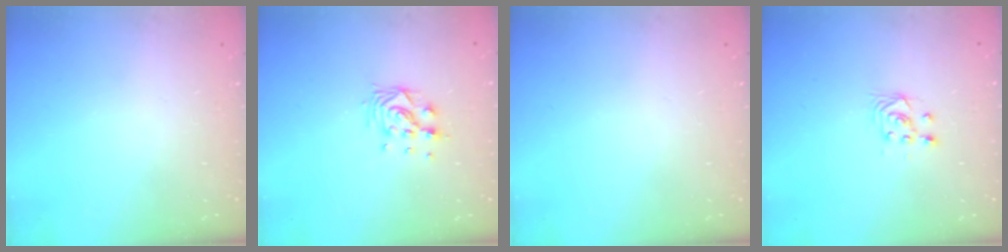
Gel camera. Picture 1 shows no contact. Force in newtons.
{"total": 9.3, "press": 9.3, "slide": 0.9}
{"total": 0.0}
{"total": 2.9, "press": 2.7, "slide": 1.0}